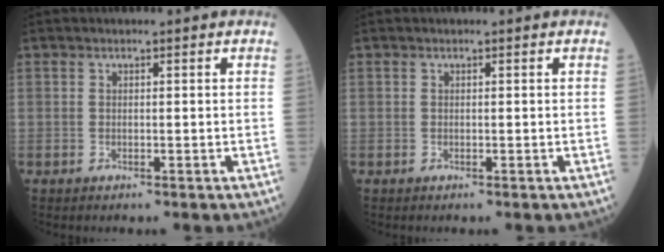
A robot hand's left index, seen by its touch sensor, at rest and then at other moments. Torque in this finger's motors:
{"motor_torque": [0.03, 0.04, 0.00, 0.00]}